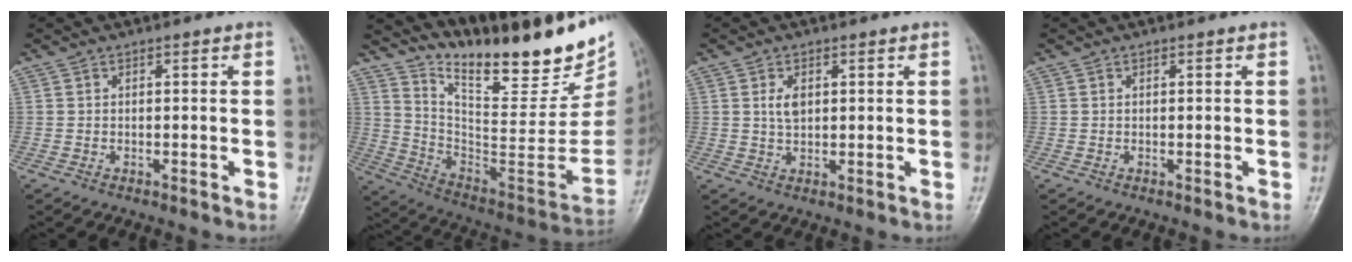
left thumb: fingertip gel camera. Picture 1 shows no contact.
{"total": 27.1, "force": [21.2, 7.6, 15.0], "torque": [-0.185, -0.137, 0.327]}
{"total": 3.1, "force": [0.9, 1.8, 2.4], "torque": [-0.037, -0.004, 0.018]}
{"total": 0.0}